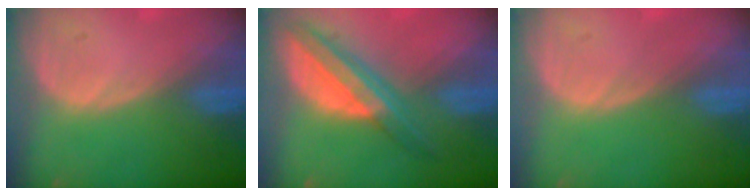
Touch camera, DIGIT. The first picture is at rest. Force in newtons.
{"total": 8.0, "press": 6.8, "slide": 4.3}
{"total": 0.0}